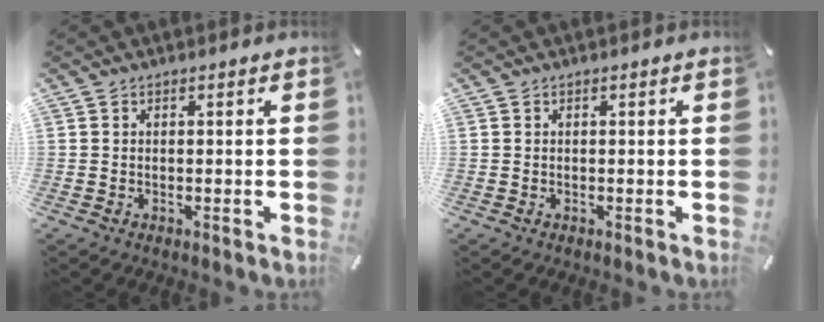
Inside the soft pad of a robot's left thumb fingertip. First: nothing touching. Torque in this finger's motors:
{"motor_torque": [0.00, 0.00, 0.00, 0.00, 0.00]}